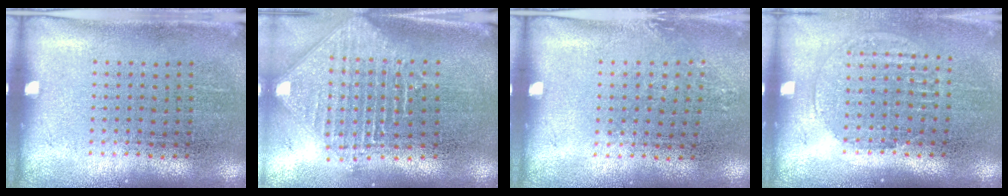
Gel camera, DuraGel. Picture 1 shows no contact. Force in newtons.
{"total": 2.5, "press": 1.9, "slide": 1.6}
{"total": 0.7, "press": 0.7, "slide": 0.2}
{"total": 1.4, "press": 1.2, "slide": 0.6}